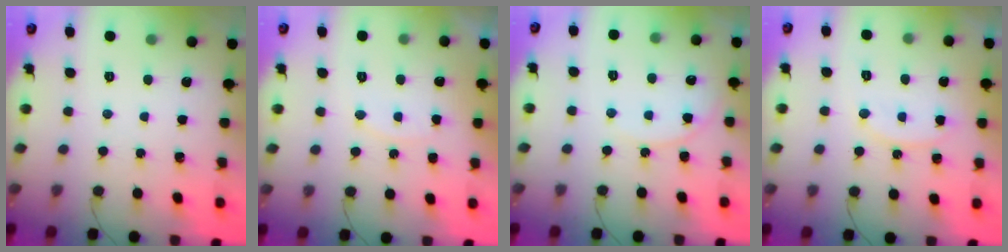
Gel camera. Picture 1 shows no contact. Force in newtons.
{"total": 6.4, "press": 6.4, "slide": 0.6}
{"total": 8.6, "press": 8.6, "slide": 0.4}
{"total": 9.1, "press": 9.1, "slide": 0.1}